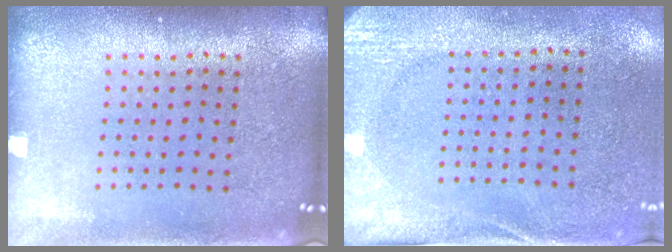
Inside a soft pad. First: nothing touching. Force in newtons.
{"total": 2.8, "press": 2.2, "slide": 1.7}